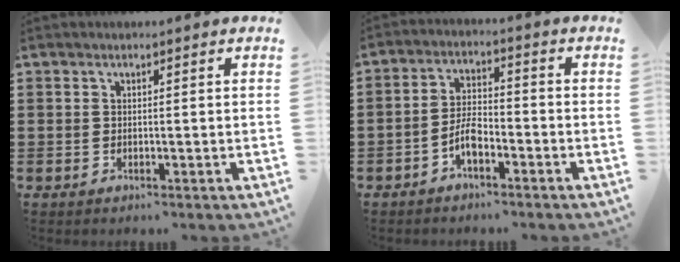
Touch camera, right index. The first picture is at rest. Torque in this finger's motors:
{"motor_torque": [2.14, 0.00, 0.92, 0.12]}